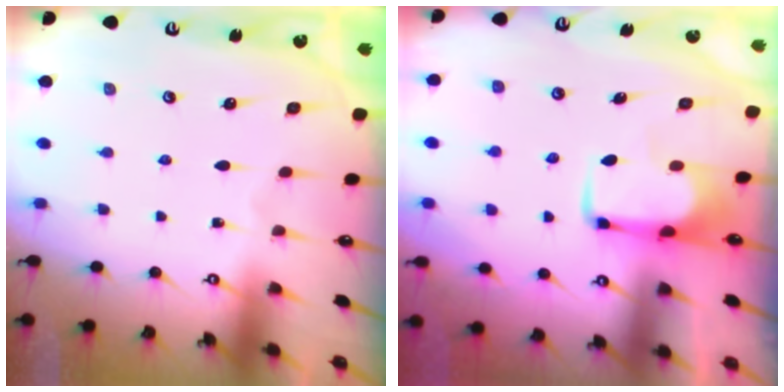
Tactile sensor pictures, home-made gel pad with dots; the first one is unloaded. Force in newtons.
{"total": 2.0, "press": 2.0, "slide": 0.4}